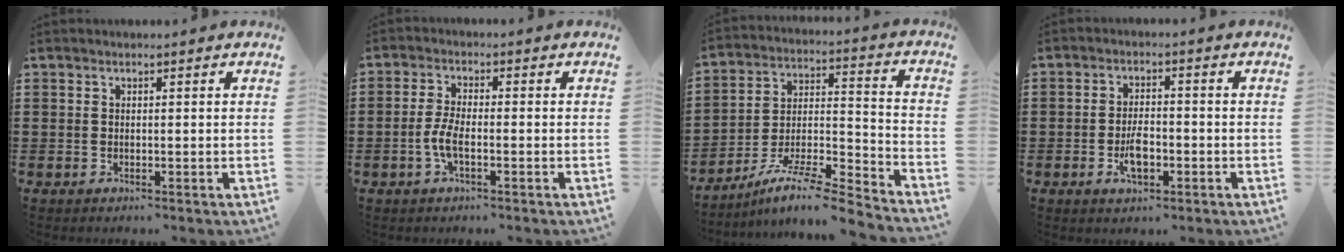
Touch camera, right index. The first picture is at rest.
{"total": 3.9, "force": [-1.4, 1.2, 3.5], "torque": [-0.088, -0.006, -0.033]}
{"total": 9.4, "force": [-8.0, 0.7, 5.0], "torque": [-0.082, 0.010, -0.157]}
{"total": 4.5, "force": [-1.6, 2.1, 3.7], "torque": [-0.078, 0.001, -0.031]}